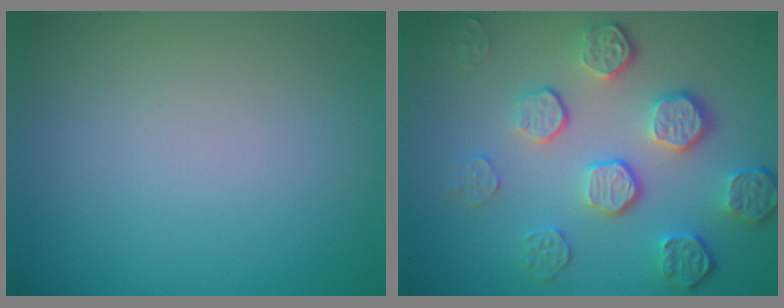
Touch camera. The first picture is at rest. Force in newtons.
{"total": 5.5, "press": 4.0, "slide": 3.8}